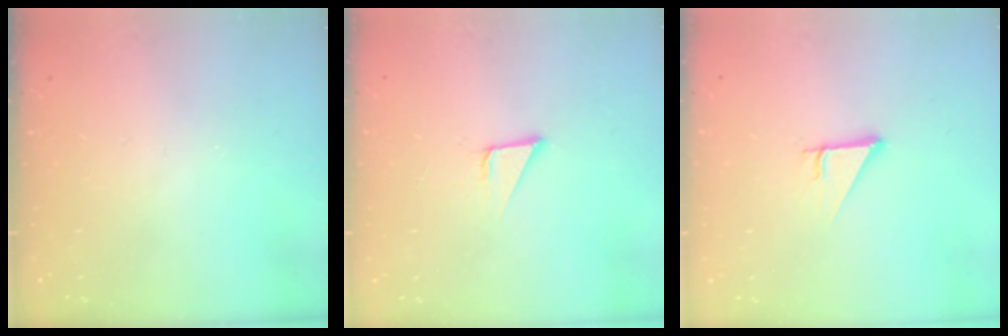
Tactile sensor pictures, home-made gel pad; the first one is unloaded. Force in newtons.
{"total": 3.2, "press": 3.2, "slide": 0.2}
{"total": 2.5, "press": 2.5, "slide": 0.2}